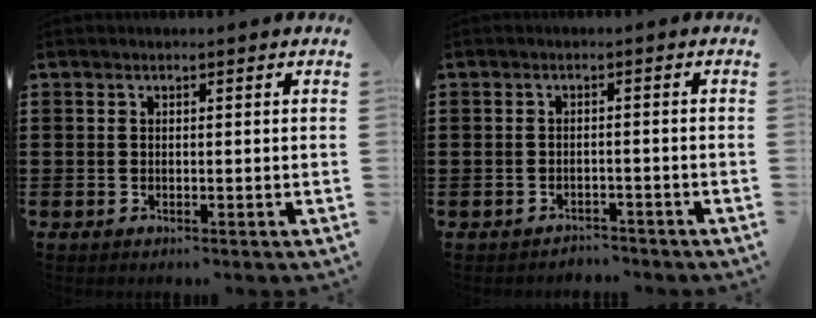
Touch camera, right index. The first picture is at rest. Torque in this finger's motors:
{"motor_torque": [-0.95, 0.62, -1.05, -0.21]}